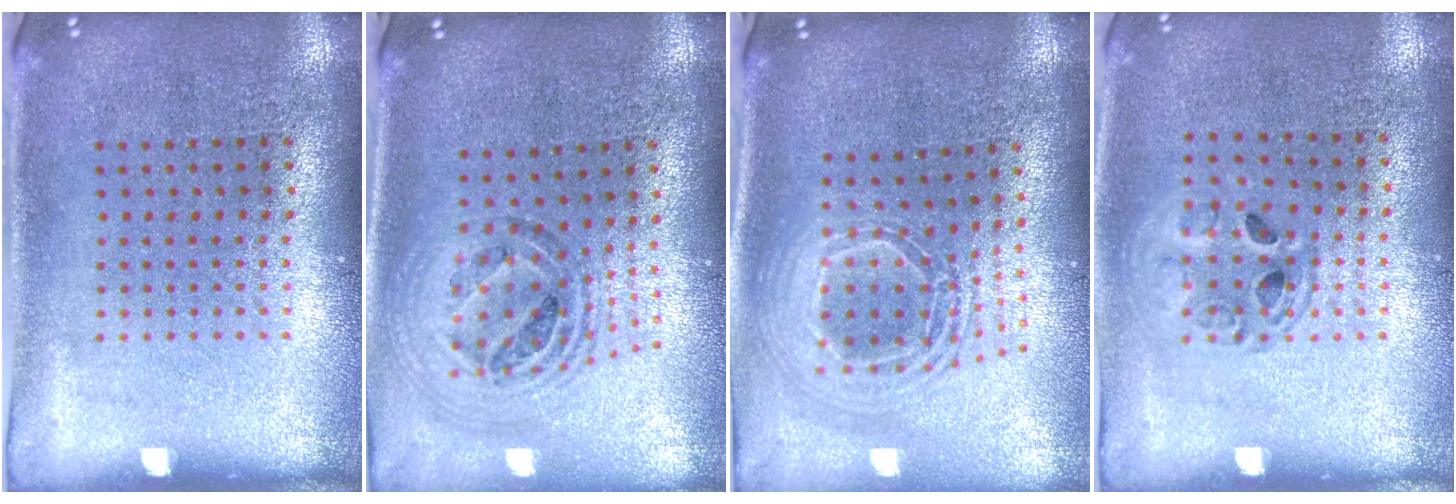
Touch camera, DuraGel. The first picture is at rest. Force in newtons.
{"total": 1.2, "press": 1.1, "slide": 0.4}
{"total": 2.2, "press": 1.7, "slide": 1.3}
{"total": 1.3, "press": 1.3, "slide": 0.4}